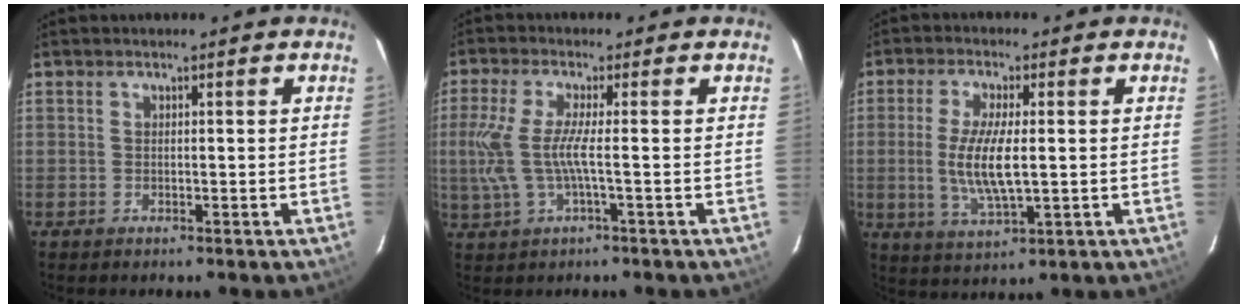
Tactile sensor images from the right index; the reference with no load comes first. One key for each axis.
{"total": 7.2, "fx": -0.9, "fy": 0.6, "fz": 7.1, "tx": -0.165, "ty": -0.004, "tz": -0.012}
{"total": 9.0, "fx": -0.3, "fy": 2.4, "fz": 8.7, "tx": -0.174, "ty": -0.010, "tz": -0.002}